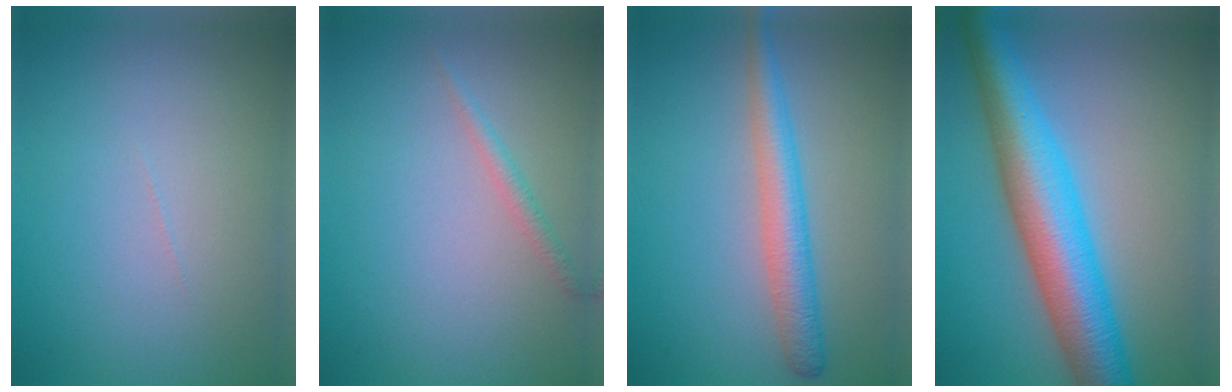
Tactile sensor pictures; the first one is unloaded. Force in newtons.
{"total": 1.2, "press": 1.2, "slide": 0.0}
{"total": 3.8, "press": 3.8, "slide": 0.1}
{"total": 9.2, "press": 9.2, "slide": 0.2}